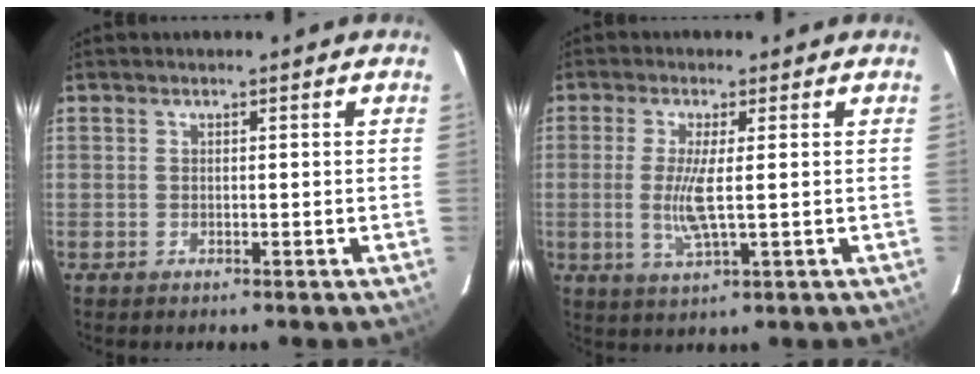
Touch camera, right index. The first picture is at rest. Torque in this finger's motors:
{"motor_torque": [0.00, 0.01, 0.09, 0.08]}